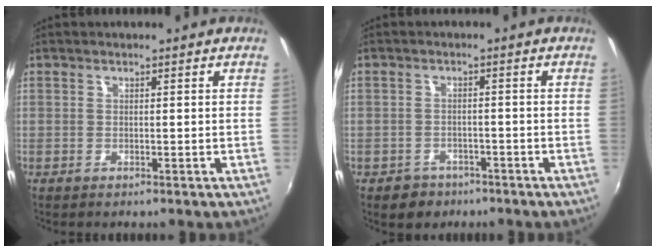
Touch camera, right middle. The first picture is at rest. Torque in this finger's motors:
{"motor_torque": [0.37, -0.38, -0.01, 0.00]}